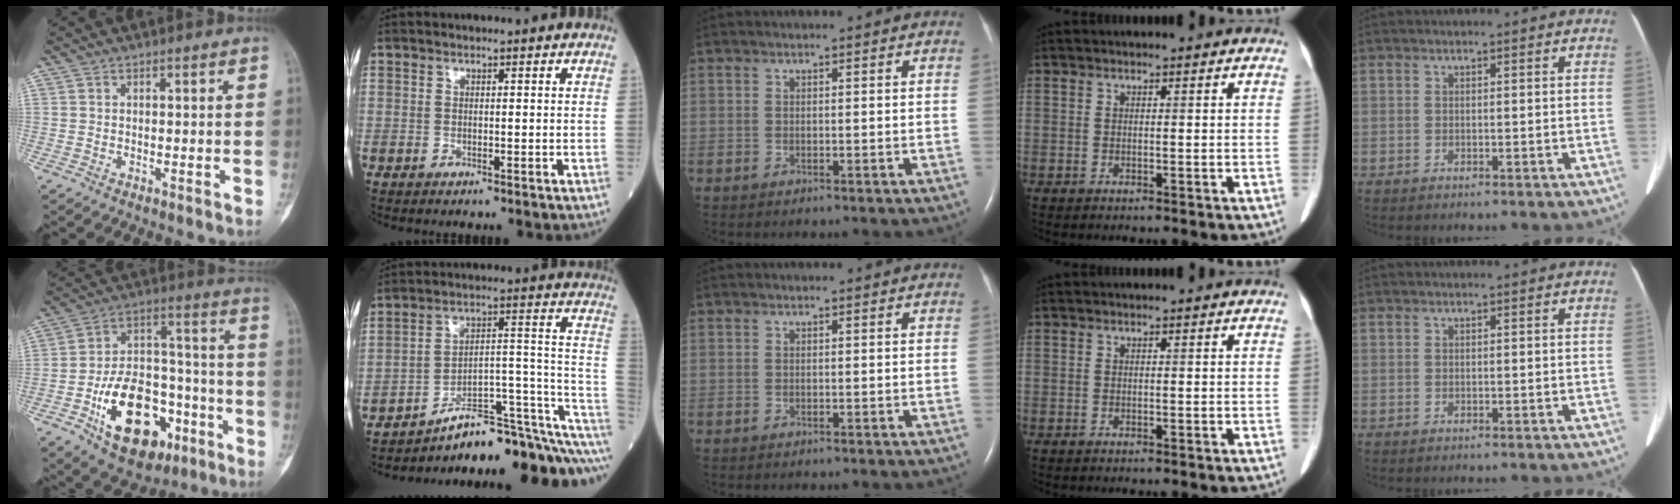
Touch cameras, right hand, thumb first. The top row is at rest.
{"thumb": {"total": 22.1, "force": [-9.7, 13.2, 14.9], "torque": [-0.213, 0.070, -0.143]}, "index": {"total": 17.6, "force": [-12.9, 4.7, 11.0], "torque": [-0.079, 0.081, -0.176]}}